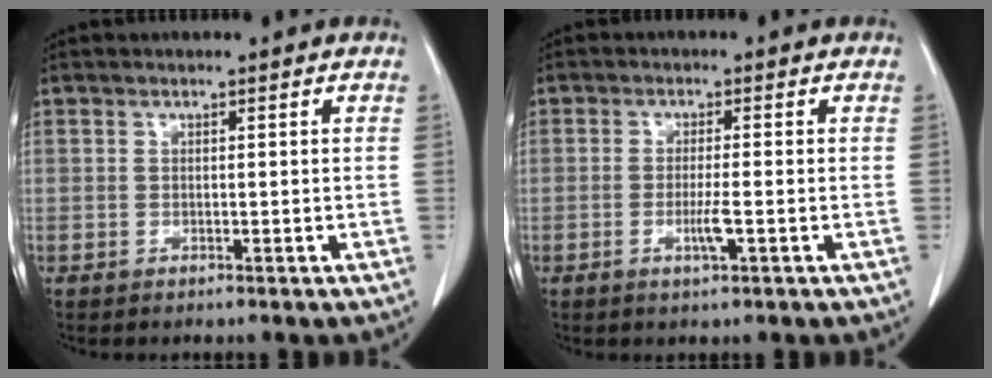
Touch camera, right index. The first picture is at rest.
{"total": 3.0, "force": [-1.0, 0.0, 2.9], "torque": [-0.057, -0.006, -0.018]}